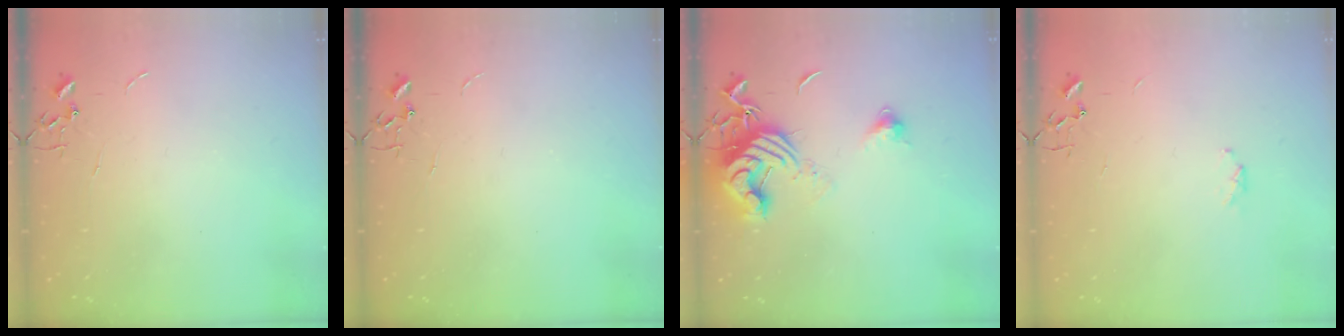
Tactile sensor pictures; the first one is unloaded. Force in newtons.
{"total": 0.0}
{"total": 12.9, "press": 12.8, "slide": 1.6}
{"total": 3.6, "press": 3.5, "slide": 1.1}